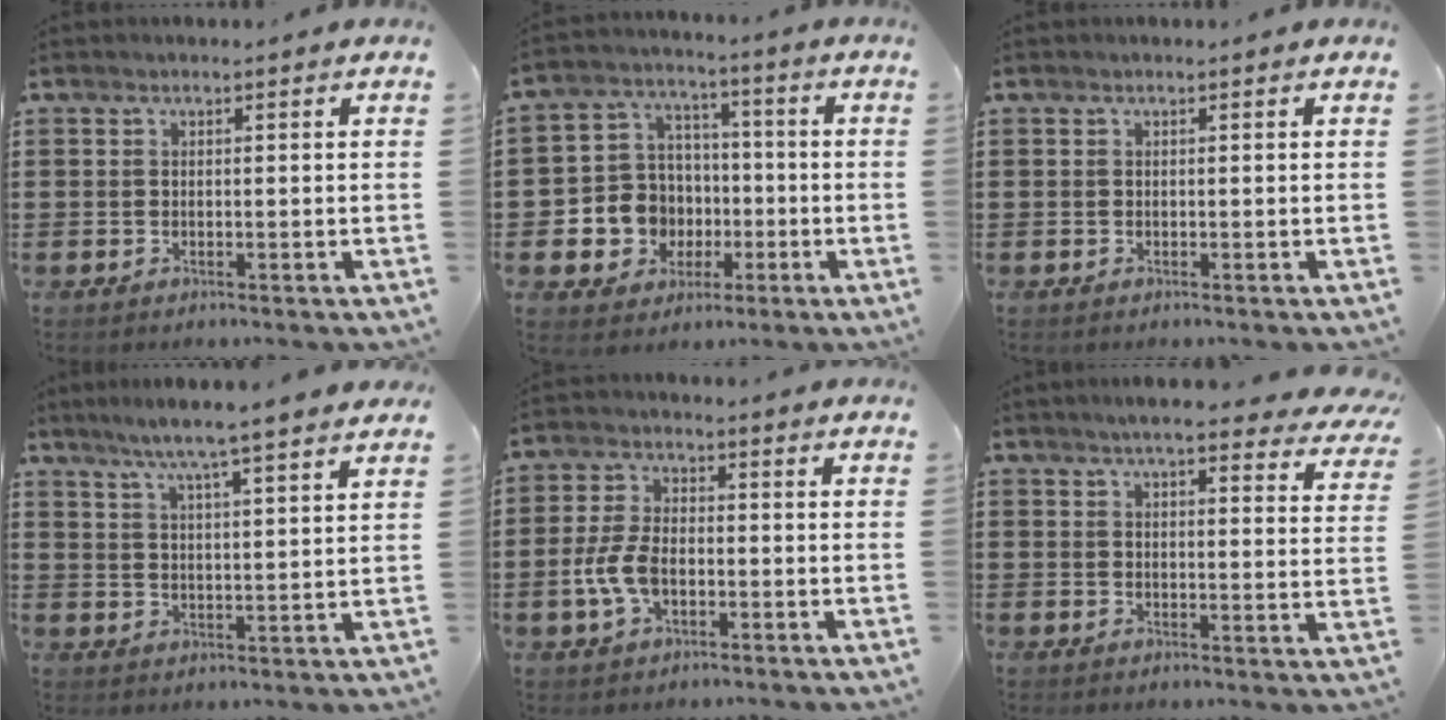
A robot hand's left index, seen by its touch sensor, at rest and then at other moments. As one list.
[{"total": 8.6, "force": [-1.6, 8.2, 2.1], "torque": [-0.086, 0.008, -0.023]}, {"total": 0.0}, {"total": 5.9, "force": [5.0, -0.7, 3.1], "torque": [-0.077, -0.023, 0.084]}, {"total": 6.5, "force": [-1.6, 3.6, 5.2], "torque": [-0.131, -0.005, -0.037]}, {"total": 5.8, "force": [5.2, 0.2, 2.8], "torque": [-0.061, -0.015, 0.090]}]